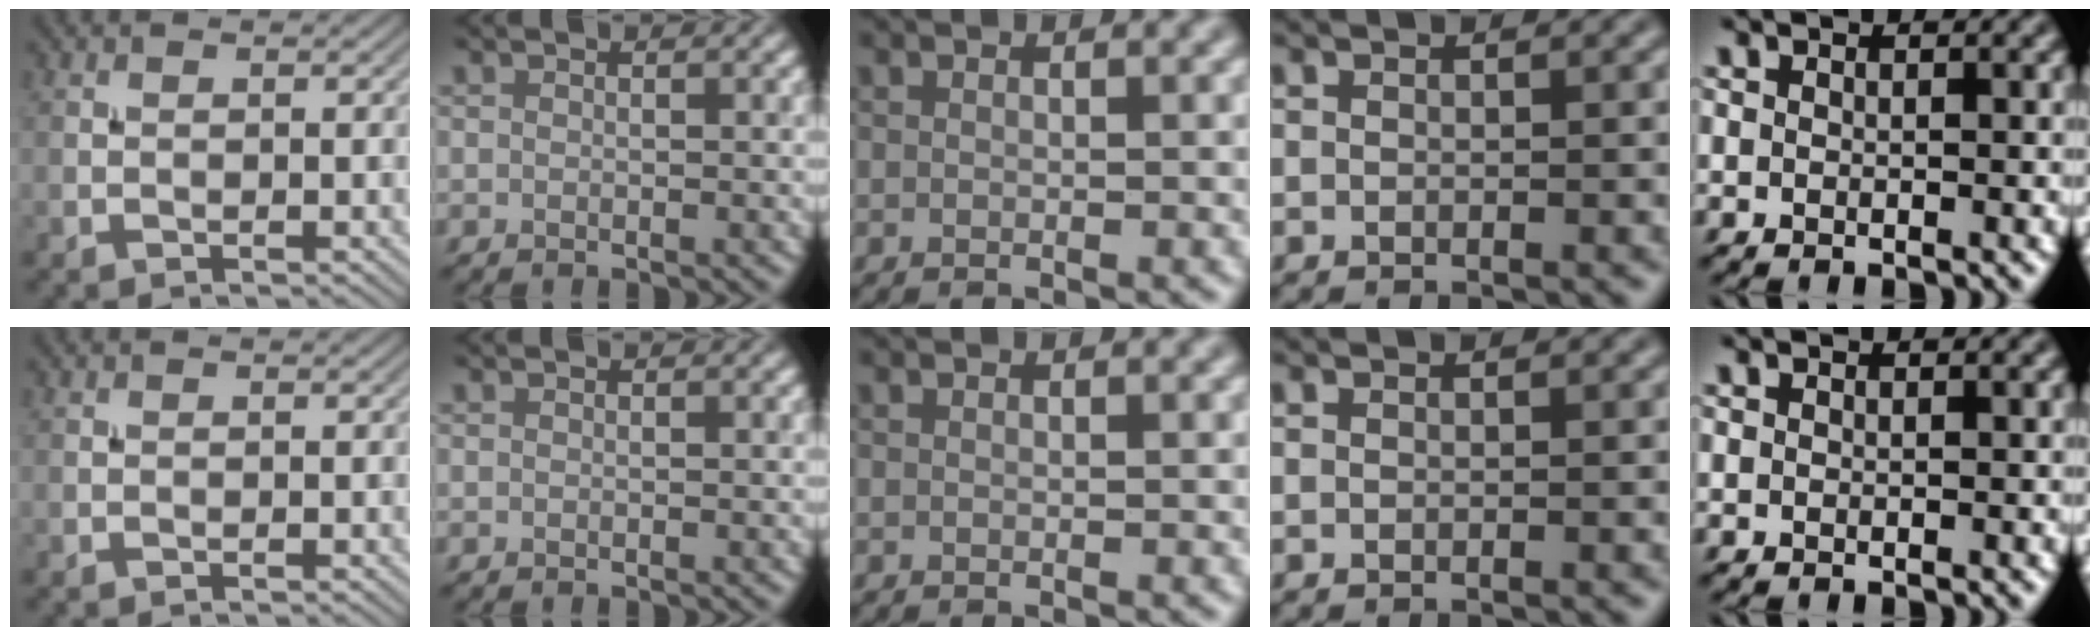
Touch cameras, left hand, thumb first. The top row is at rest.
{}